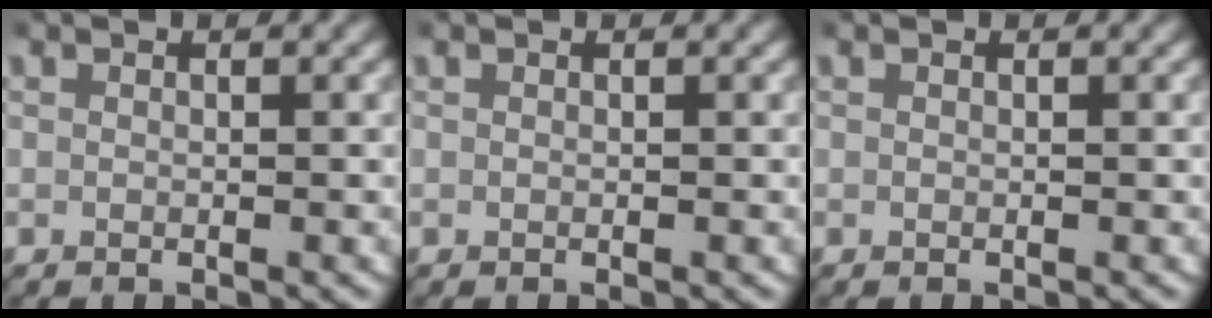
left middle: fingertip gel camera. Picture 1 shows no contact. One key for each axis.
{"total": 0.0}
{"total": 0.0}